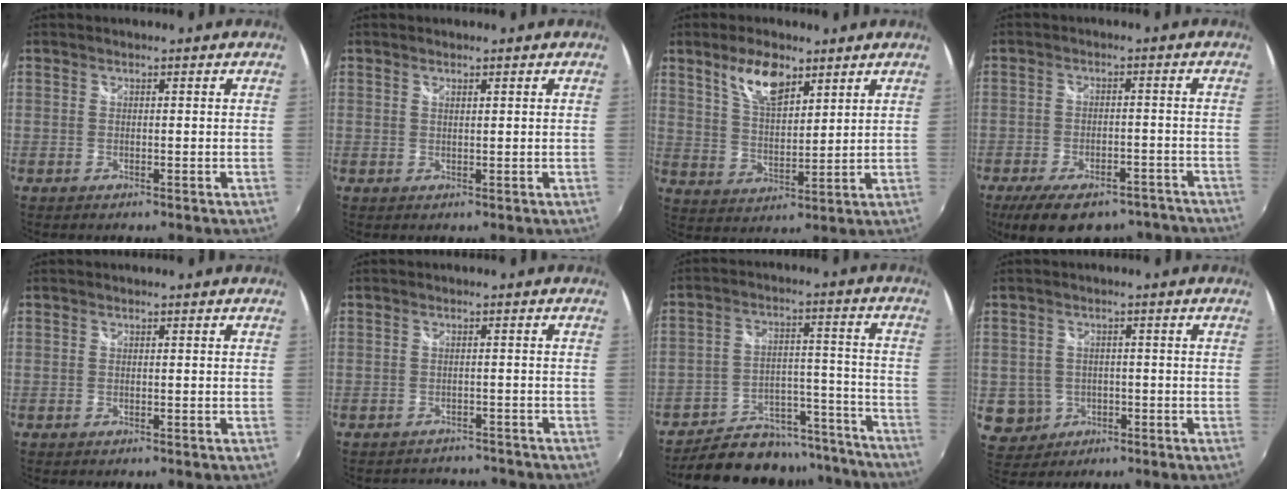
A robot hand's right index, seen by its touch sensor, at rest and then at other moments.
{"total": 0.7, "force": [0.5, 0.2, 0.4], "torque": [-0.007, 0.000, 0.009]}
{"total": 8.9, "force": [5.6, 3.7, 5.9], "torque": [-0.106, 0.009, 0.108]}
{"total": 17.2, "force": [-13.5, 7.2, 7.9], "torque": [-0.160, -0.006, -0.177]}
{"total": 0.0}
{"total": 6.5, "force": [-6.0, 2.0, 1.3], "torque": [-0.029, 0.001, -0.078]}
{"total": 21.2, "force": [-18.8, 8.3, 5.1], "torque": [-0.099, 0.054, -0.243]}
{"total": 6.0, "force": [-1.3, 5.8, 1.0], "torque": [-0.036, 0.008, -0.007]}